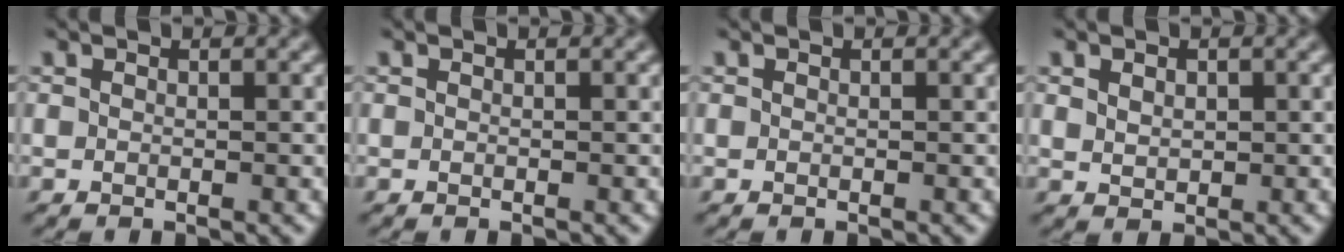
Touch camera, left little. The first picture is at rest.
{"total": 0.0}
{"total": 0.0}
{"total": 1.4, "force": [0.4, 1.0, 0.8], "torque": [-0.021, 0.003, 0.007]}